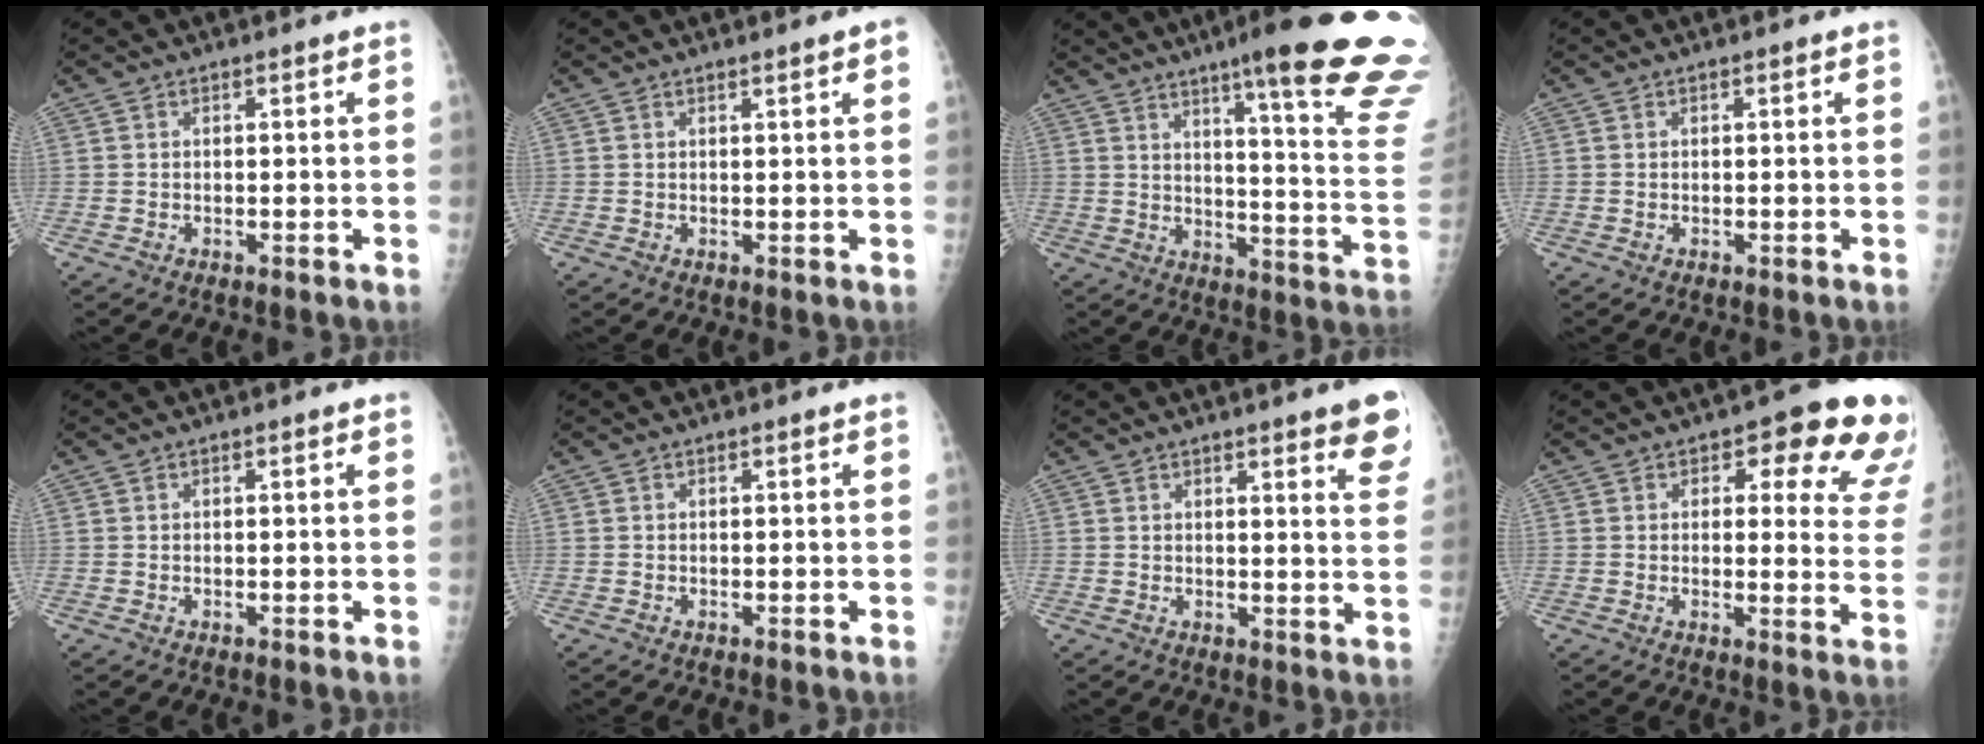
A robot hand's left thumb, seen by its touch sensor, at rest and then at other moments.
{"total": 2.2, "force": [1.3, 0.1, 1.7], "torque": [-0.024, -0.002, 0.017]}
{"total": 27.8, "force": [19.3, 2.7, 19.9], "torque": [-0.204, -0.109, 0.249]}
{"total": 0.0}
{"total": 0.0}
{"total": 0.0}
{"total": 9.0, "force": [5.4, 1.7, 6.9], "torque": [-0.061, -0.021, 0.058]}
{"total": 15.7, "force": [8.9, 6.9, 11.0], "torque": [-0.069, -0.036, 0.087]}